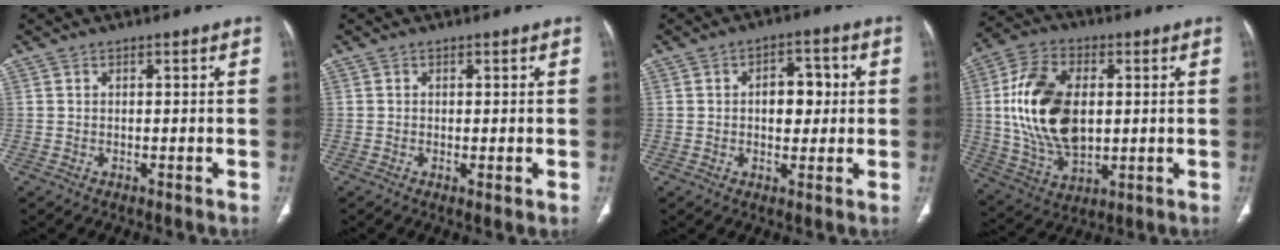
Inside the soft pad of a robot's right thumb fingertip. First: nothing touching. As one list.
[{"total": 1.4, "force": [-0.2, 0.3, 1.3], "torque": [-0.031, -0.008, -0.004]}, {"total": 7.0, "force": [0.7, 4.5, 5.3], "torque": [-0.046, 0.012, 0.009]}, {"total": 19.0, "force": [1.7, 11.5, 15.0], "torque": [-0.280, -0.004, 0.040]}]